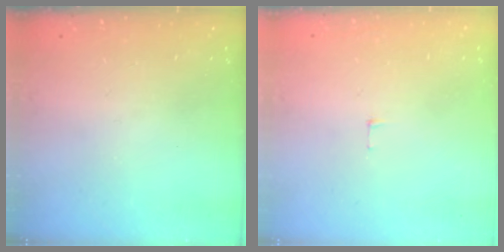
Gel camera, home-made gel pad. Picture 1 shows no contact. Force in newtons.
{"total": 3.8, "press": 3.8, "slide": 0.3}